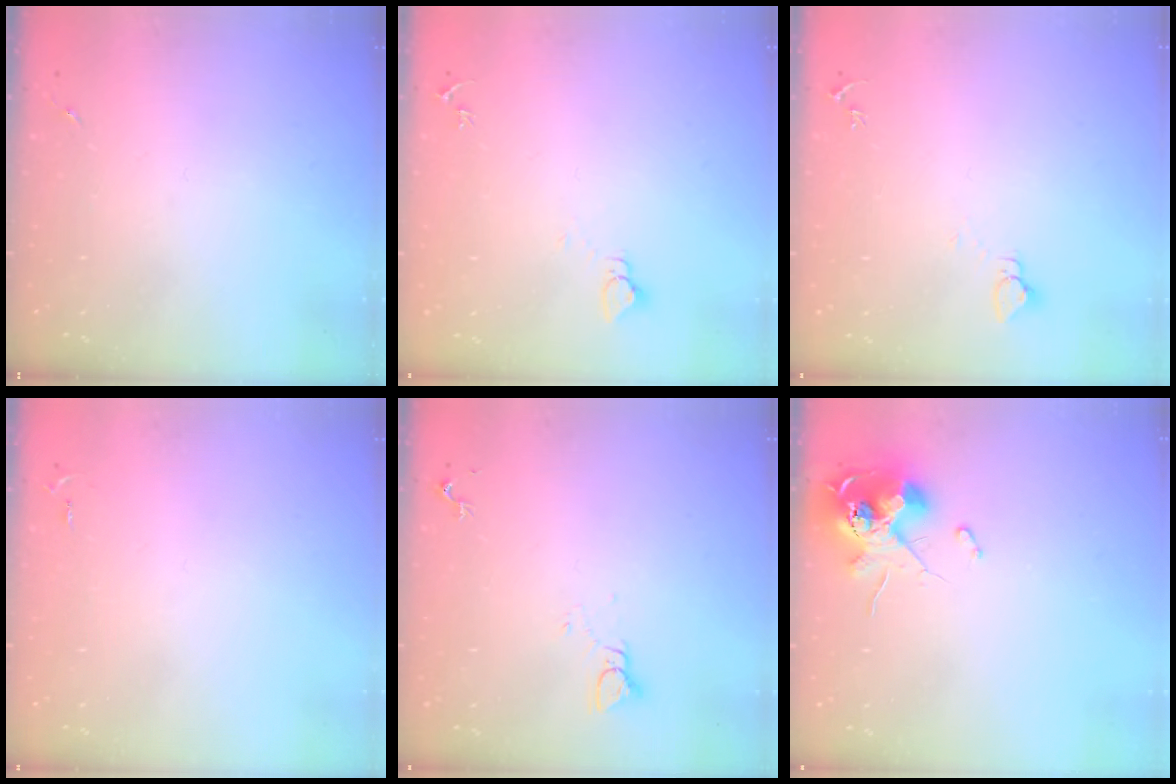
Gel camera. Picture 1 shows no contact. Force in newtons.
{"total": 2.7, "press": 2.7, "slide": 0.2}
{"total": 2.7, "press": 2.7, "slide": 0.1}
{"total": 2.6, "press": 2.6, "slide": 0.4}
{"total": 3.2, "press": 3.2, "slide": 0.2}
{"total": 12.4, "press": 12.3, "slide": 1.1}